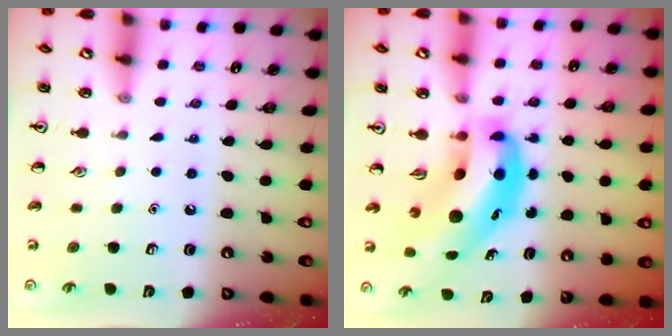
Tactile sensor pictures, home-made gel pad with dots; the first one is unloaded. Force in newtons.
{"total": 11.3, "press": 10.8, "slide": 3.3}